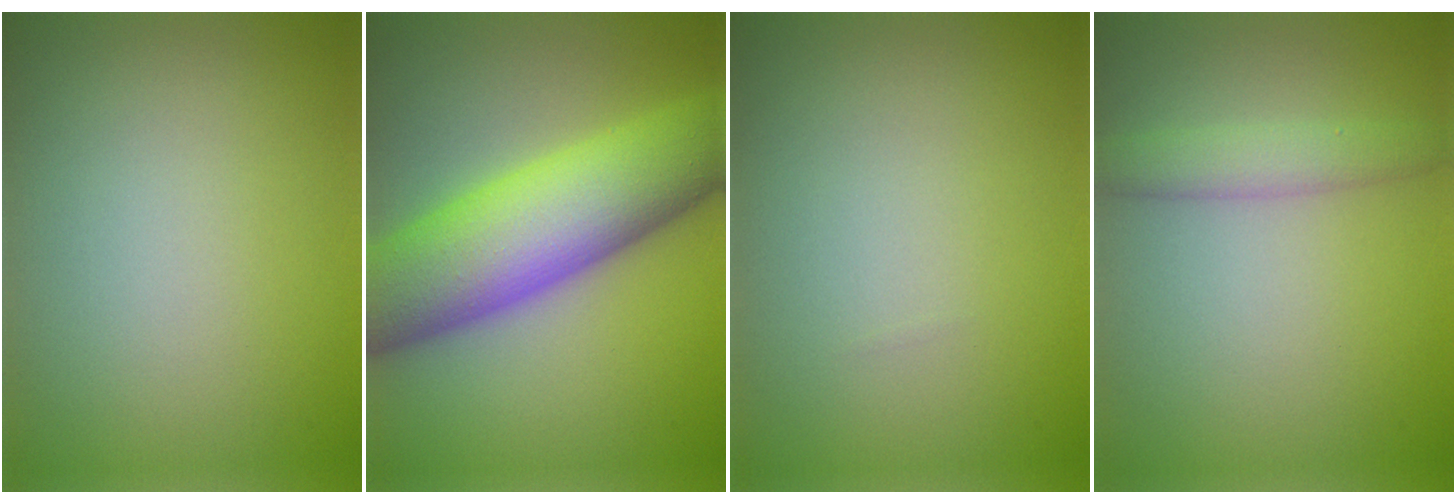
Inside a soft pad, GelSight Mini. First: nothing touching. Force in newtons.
{"total": 11.7, "press": 11.7, "slide": 0.1}
{"total": 0.0}
{"total": 2.6, "press": 2.6, "slide": 0.0}